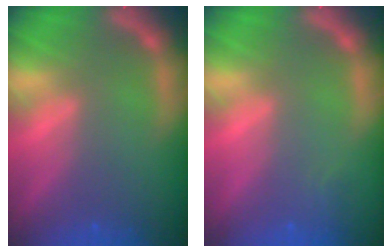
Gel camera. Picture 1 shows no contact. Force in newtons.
{"total": 0.9}